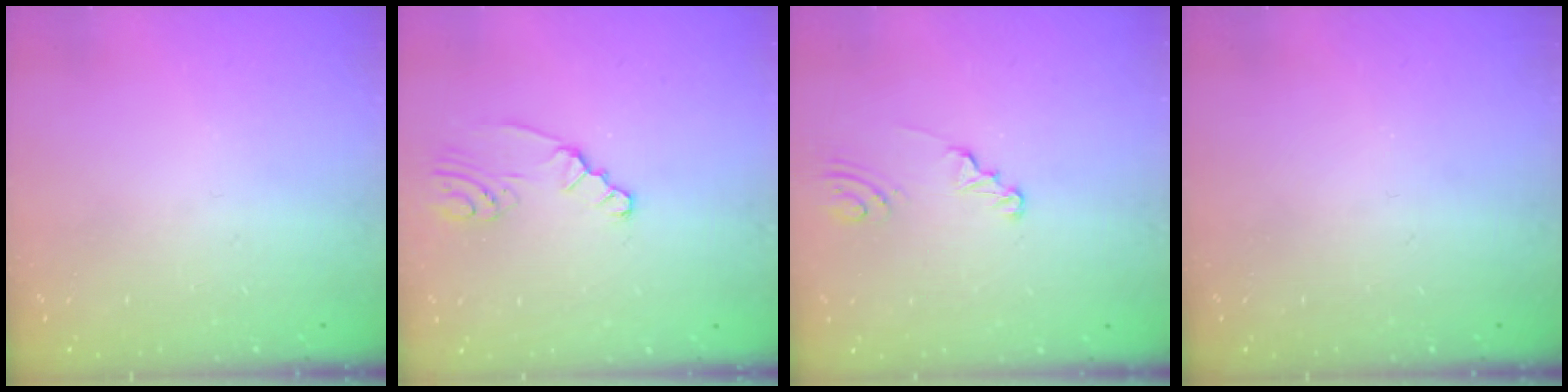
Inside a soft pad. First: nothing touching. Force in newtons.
{"total": 0.9, "press": 0.9, "slide": 0.2}
{"total": 1.8, "press": 1.8, "slide": 0.2}
{"total": 0.0}